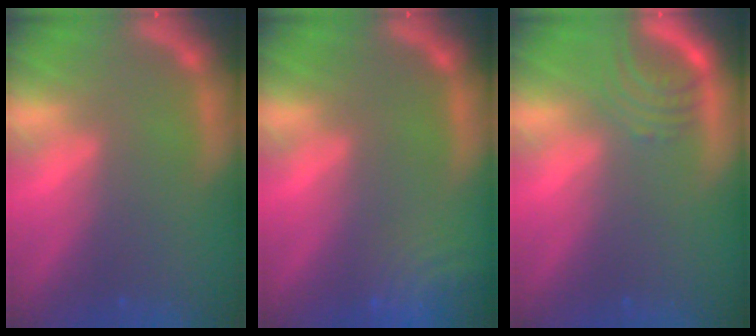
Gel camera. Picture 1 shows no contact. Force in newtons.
{"total": 5.6}
{"total": 3.5}